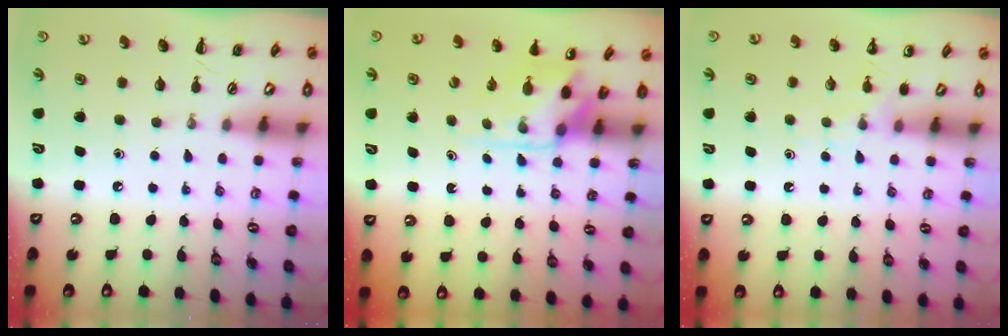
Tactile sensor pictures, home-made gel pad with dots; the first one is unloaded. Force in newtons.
{"total": 4.3, "press": 4.2, "slide": 1.0}
{"total": 5.1, "press": 4.8, "slide": 1.7}